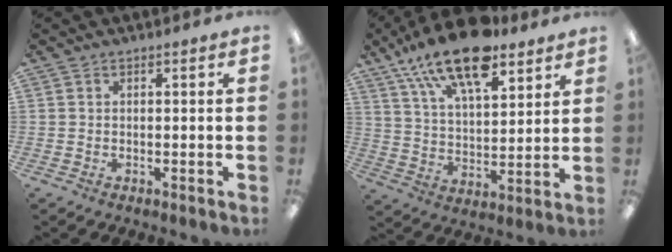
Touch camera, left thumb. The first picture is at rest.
{"total": 18.3, "force": [13.0, 7.3, 10.6], "torque": [-0.194, -0.058, 0.226]}